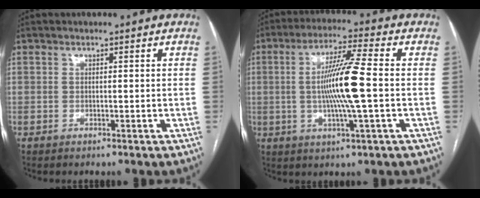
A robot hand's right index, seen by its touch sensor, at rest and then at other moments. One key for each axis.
{"total": 11.0, "fx": -0.5, "fy": -0.3, "fz": 11.0, "tx": -0.208, "ty": -0.001, "tz": -0.013}